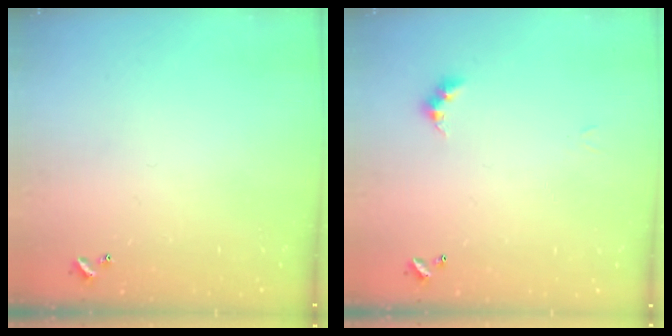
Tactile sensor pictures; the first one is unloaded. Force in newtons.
{"total": 2.8, "press": 2.8, "slide": 0.5}